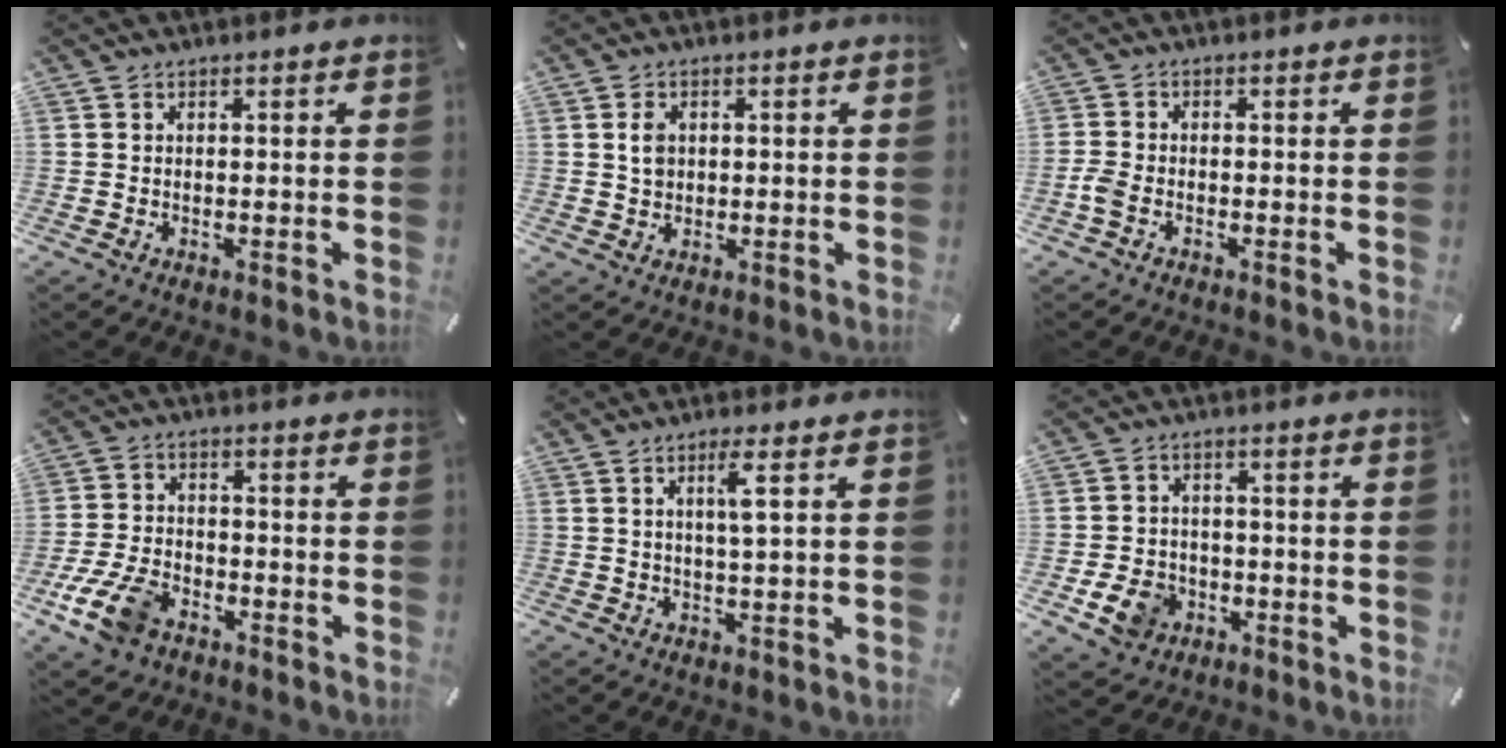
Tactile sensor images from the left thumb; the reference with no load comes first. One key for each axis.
{"total": 3.2, "fx": 0.6, "fy": 2.6, "fz": 1.8, "tx": -0.031, "ty": 0.006, "tz": 0.007}
{"total": 2.7, "fx": -1.4, "fy": 1.5, "fz": 1.8, "tx": -0.044, "ty": 0.002, "tz": -0.028}
{"total": 10.0, "fx": -5.6, "fy": 6.0, "fz": 5.8, "tx": -0.124, "ty": 0.025, "tz": -0.101}
{"total": 4.8, "fx": 1.5, "fy": 0.3, "fz": 4.5, "tx": -0.084, "ty": -0.004, "tz": 0.020}
{"total": 8.0, "fx": -2.8, "fy": 6.6, "fz": 3.5, "tx": -0.073, "ty": 0.017, "tz": -0.050}